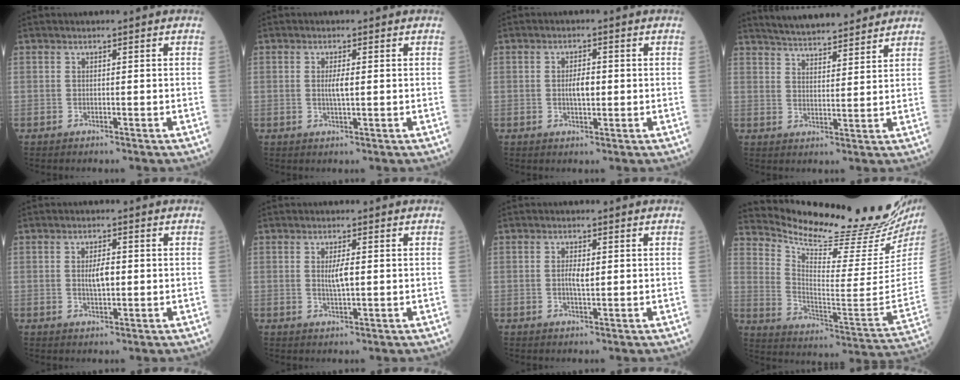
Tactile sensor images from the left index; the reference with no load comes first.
{"total": 2.1, "force": [0.2, 0.3, 2.1], "torque": [-0.043, -0.001, 0.003]}
{"total": 3.0, "force": [0.0, 1.1, 2.7], "torque": [-0.050, 0.002, 0.000]}
{"total": 13.3, "force": [12.2, 2.0, 4.8], "torque": [-0.073, 0.015, 0.179]}
{"total": 3.2, "force": [0.1, 1.1, 3.0], "torque": [-0.056, 0.000, 0.003]}
{"total": 2.7, "force": [0.3, 0.4, 2.7], "torque": [-0.052, -0.001, 0.008]}
{"total": 2.2, "force": [0.2, 0.6, 2.1], "torque": [-0.043, 0.000, 0.005]}
{"total": 23.3, "force": [21.6, -0.1, 8.8], "torque": [-0.155, -0.116, 0.305]}